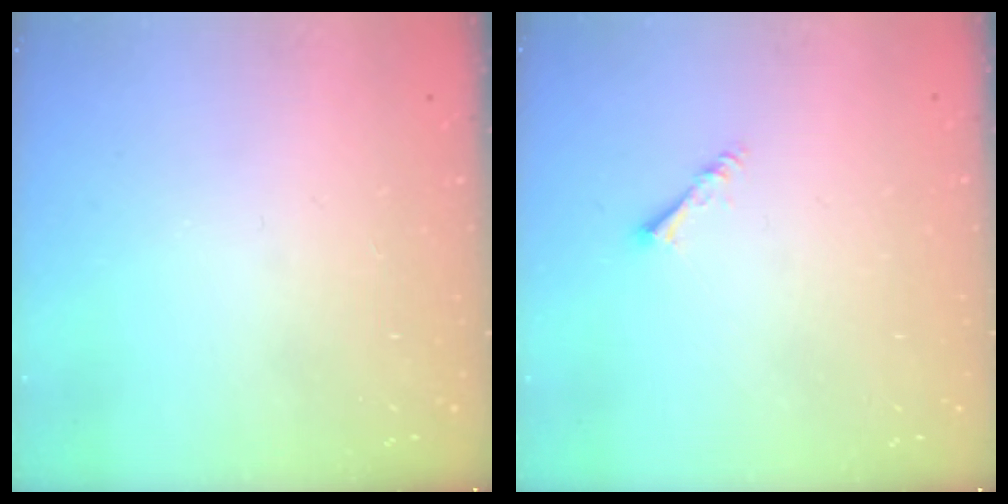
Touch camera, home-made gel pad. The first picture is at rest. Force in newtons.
{"total": 1.8, "press": 1.8, "slide": 0.1}